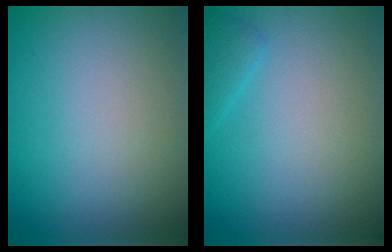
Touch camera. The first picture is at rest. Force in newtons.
{"total": 1.4, "press": 1.4, "slide": 0.1}